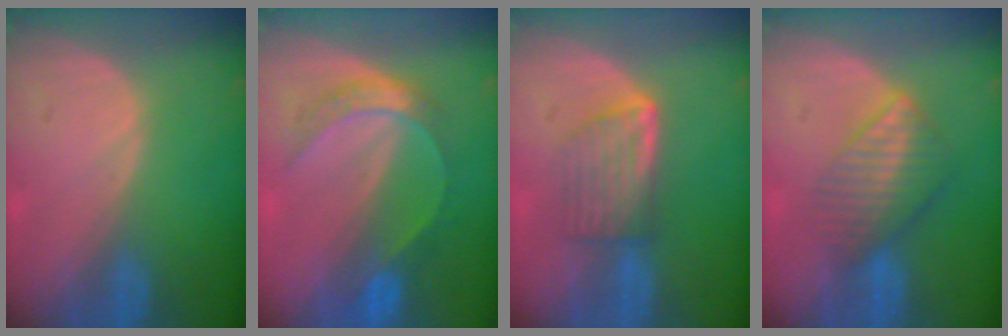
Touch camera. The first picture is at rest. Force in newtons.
{"total": 5.4, "press": 5.4, "slide": 0.3}
{"total": 5.9, "press": 5.5, "slide": 2.2}
{"total": 6.7, "press": 5.9, "slide": 3.1}